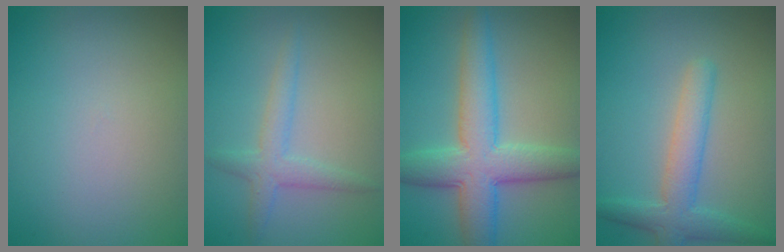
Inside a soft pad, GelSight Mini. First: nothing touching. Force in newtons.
{"total": 1.8, "press": 1.8, "slide": 0.1}
{"total": 7.2, "press": 7.2, "slide": 0.1}
{"total": 3.9, "press": 3.9, "slide": 0.1}